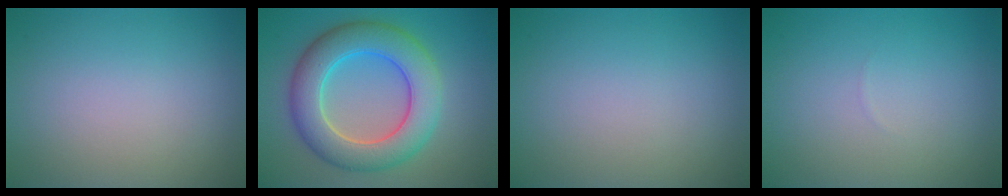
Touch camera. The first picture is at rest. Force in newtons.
{"total": 8.1, "press": 8.1, "slide": 0.5}
{"total": 0.0}
{"total": 0.0}